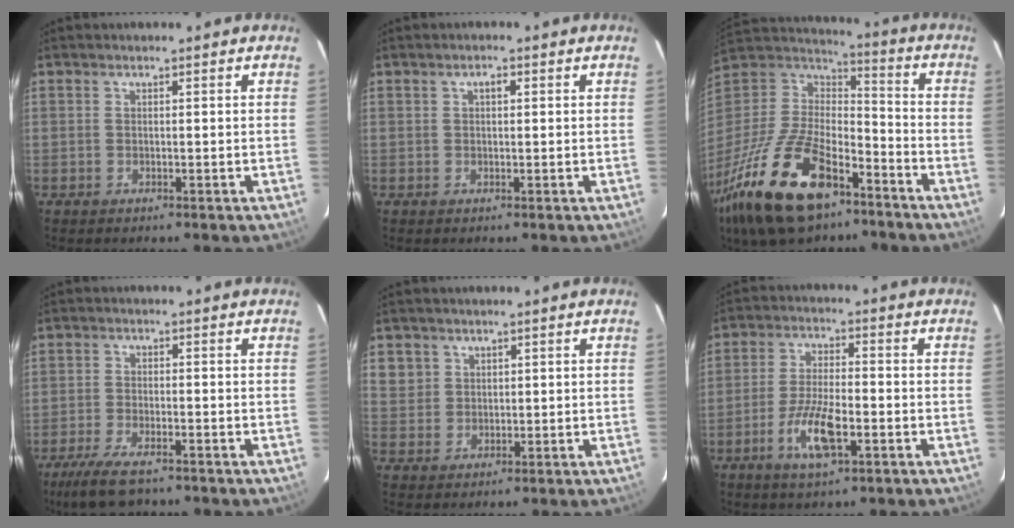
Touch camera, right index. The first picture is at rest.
{"total": 1.3, "force": [0.4, 0.7, 1.0], "torque": [-0.016, 0.007, 0.005]}
{"total": 28.2, "force": [-17.3, 12.8, 18.3], "torque": [-0.383, -0.034, -0.296]}
{"total": 8.5, "force": [-6.5, 2.3, 5.0], "torque": [-0.128, -0.024, -0.120]}
{"total": 4.8, "force": [2.0, 4.3, 0.8], "torque": [-0.001, 0.014, 0.043]}
{"total": 9.0, "force": [-3.8, 2.8, 7.7], "torque": [-0.159, -0.008, -0.072]}